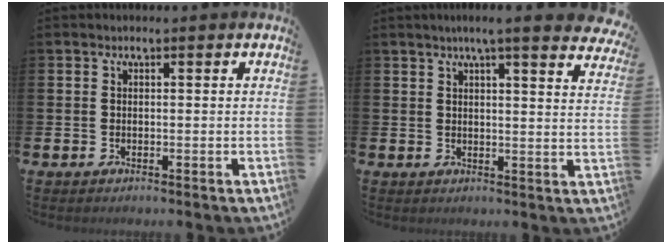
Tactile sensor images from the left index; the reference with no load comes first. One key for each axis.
{"total": 4.7, "fx": 4.1, "fy": -0.2, "fz": 2.2, "tx": -0.037, "ty": -0.023, "tz": 0.066}